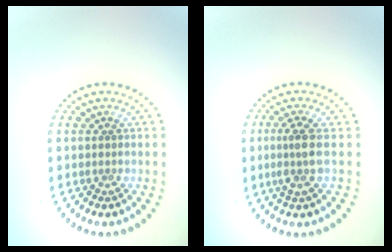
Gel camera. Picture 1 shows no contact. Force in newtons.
{"total": 2.5, "press": 1.9, "slide": 1.6}